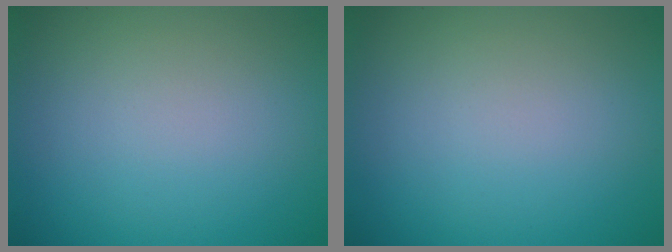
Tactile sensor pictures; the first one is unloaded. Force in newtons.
{"total": 0.0}